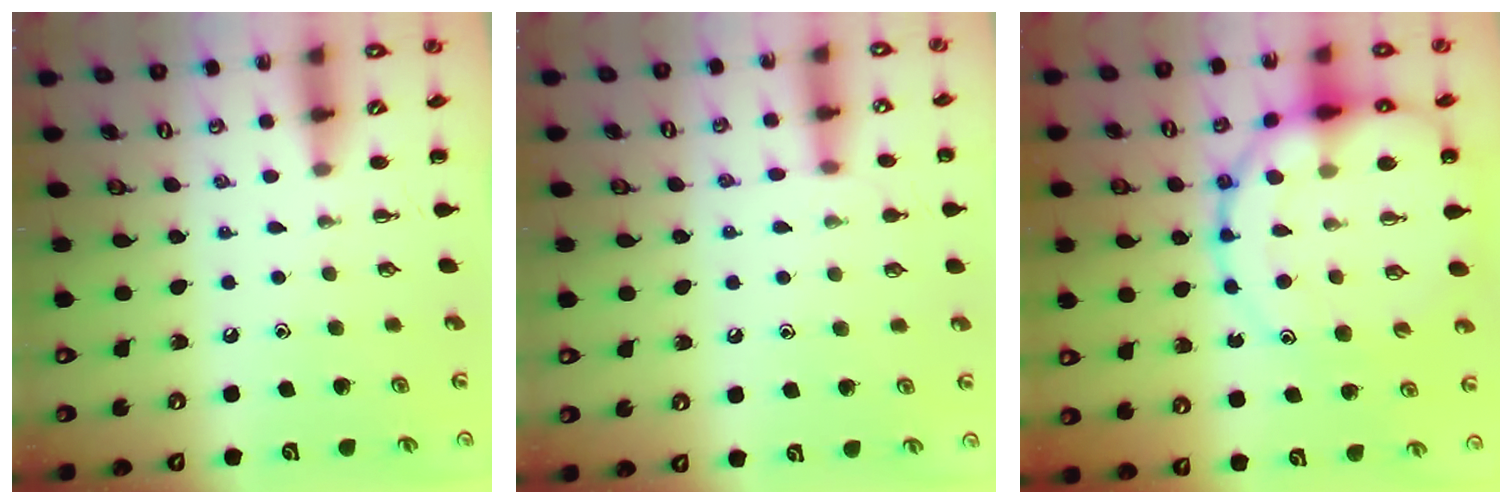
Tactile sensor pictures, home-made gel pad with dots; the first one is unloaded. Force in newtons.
{"total": 7.3, "press": 7.0, "slide": 2.1}
{"total": 23.2, "press": 23.0, "slide": 3.4}